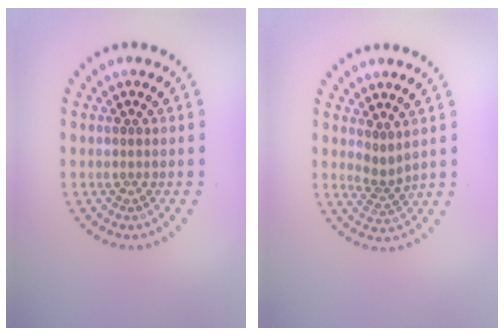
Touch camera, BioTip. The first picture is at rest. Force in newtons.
{"total": 1.8, "press": 1.2, "slide": 1.4}